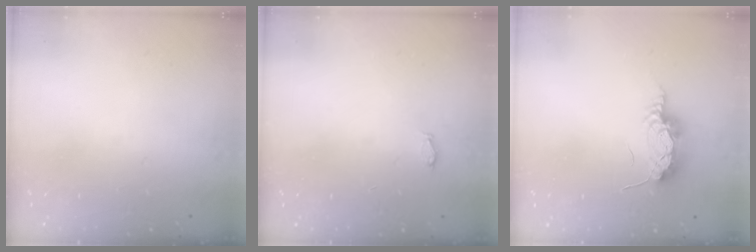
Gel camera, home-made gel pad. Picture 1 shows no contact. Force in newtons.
{"total": 2.9, "press": 2.7, "slide": 1.2}
{"total": 14.3, "press": 9.4, "slide": 10.8}